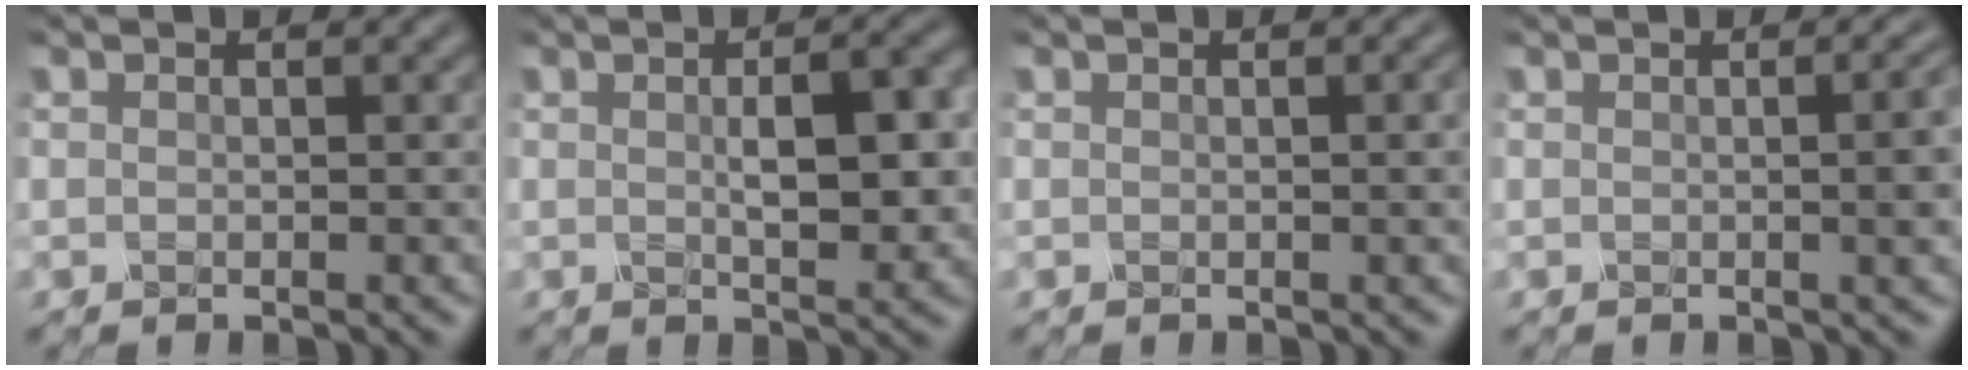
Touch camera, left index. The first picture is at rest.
{"total": 5.8, "force": [0.5, 2.3, 5.3], "torque": [-0.073, 0.006, 0.005]}
{"total": 2.9, "force": [0.8, 1.2, 2.5], "torque": [-0.022, 0.011, 0.000]}
{"total": 6.3, "force": [0.9, 3.1, 5.4], "torque": [-0.024, 0.037, -0.010]}